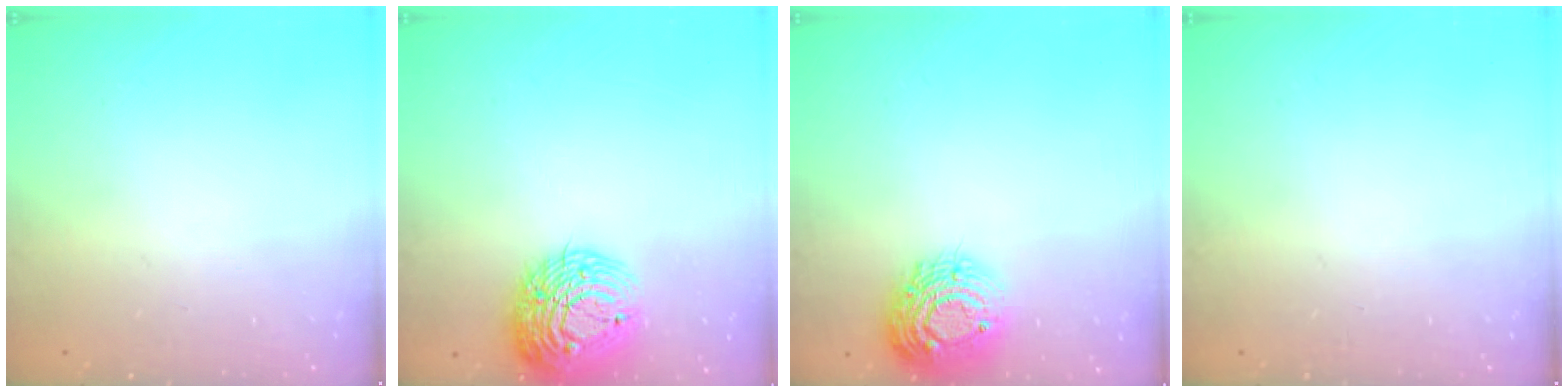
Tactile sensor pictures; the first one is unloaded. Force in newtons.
{"total": 15.4, "press": 15.2, "slide": 2.5}
{"total": 13.7, "press": 13.7, "slide": 0.8}
{"total": 0.0}